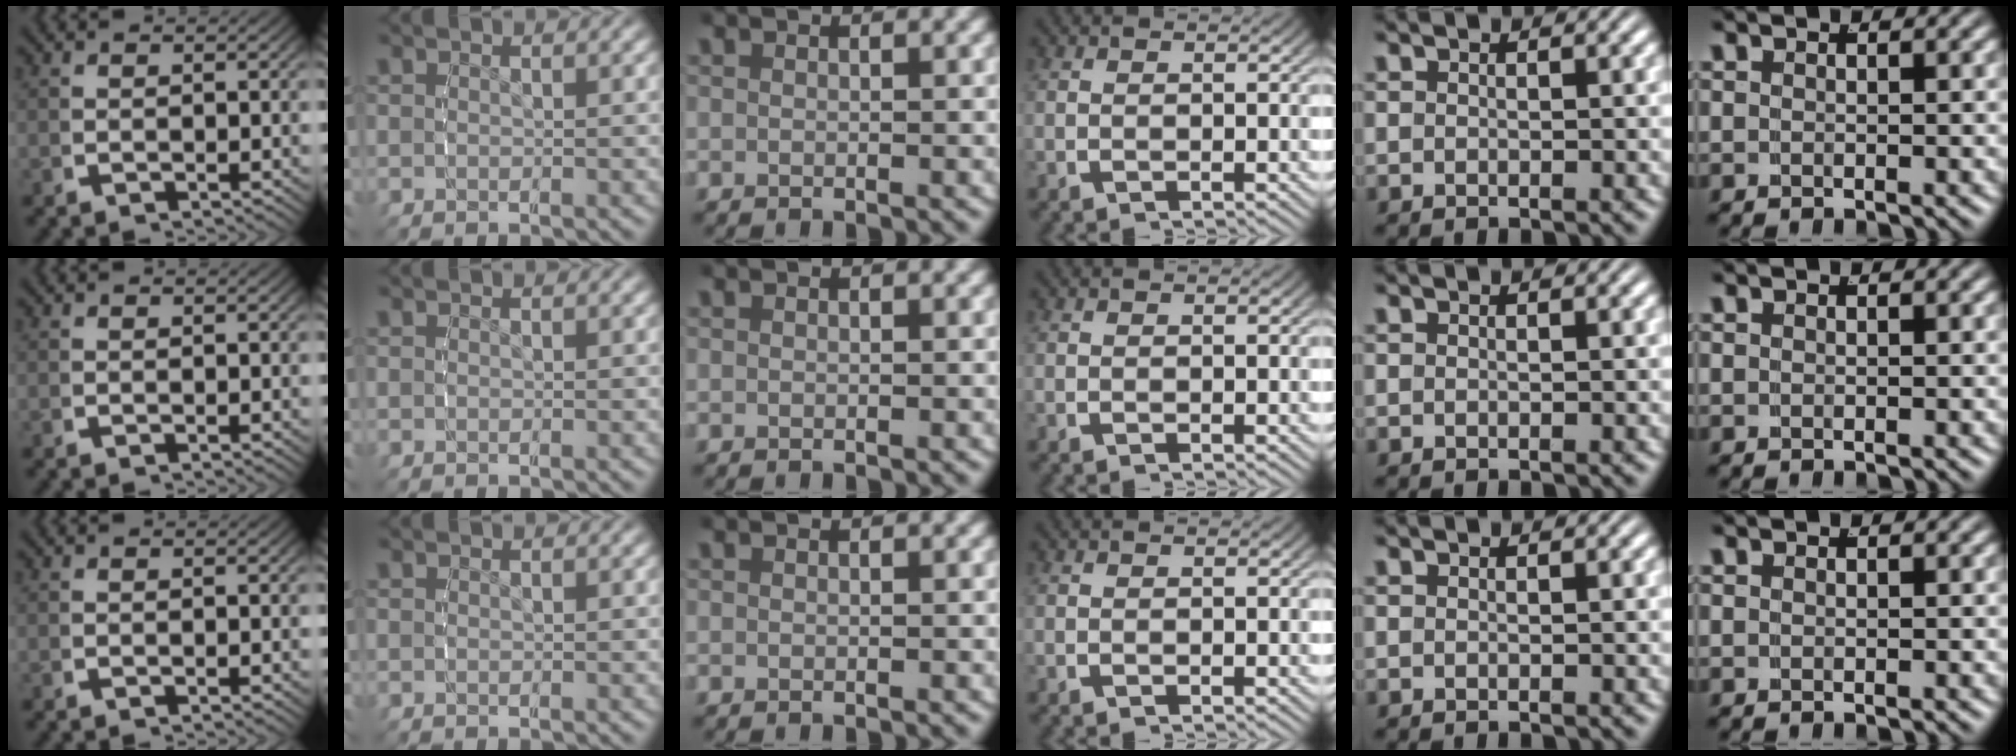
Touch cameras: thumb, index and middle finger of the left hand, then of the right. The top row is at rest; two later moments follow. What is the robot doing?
{"motion": "reach", "object": "jacket"}